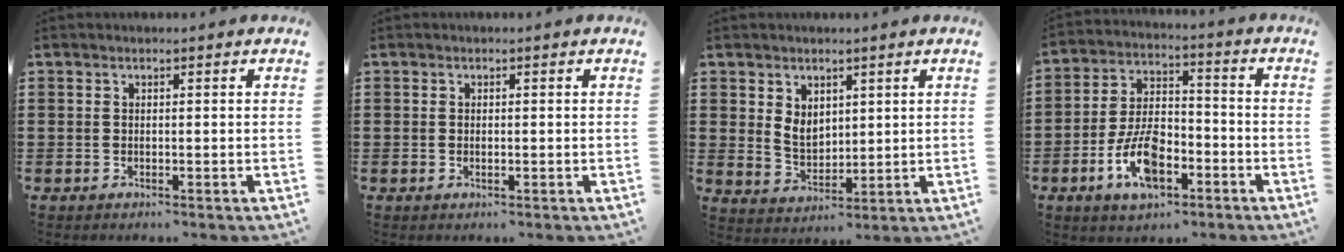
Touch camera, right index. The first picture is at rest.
{"total": 0.6, "force": [-0.1, 0.2, 0.5], "torque": [-0.011, -0.002, 0.000]}
{"total": 4.5, "force": [2.0, 3.4, 2.3], "torque": [-0.049, 0.008, 0.035]}
{"total": 10.0, "force": [-4.3, 5.1, 7.5], "torque": [-0.166, 0.004, -0.081]}